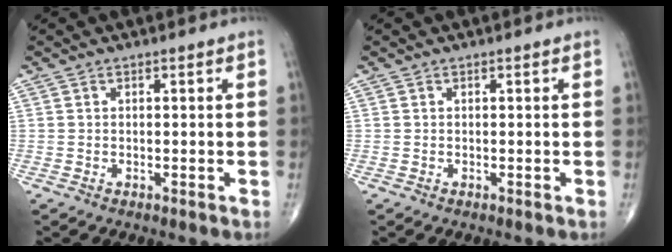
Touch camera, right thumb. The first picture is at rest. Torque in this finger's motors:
{"motor_torque": [0.01, 0.02, 0.01, 0.02, 0.01]}